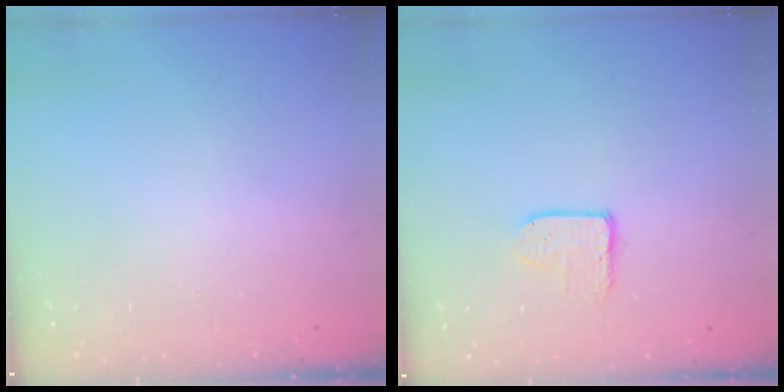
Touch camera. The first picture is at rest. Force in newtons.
{"total": 5.1, "press": 5.0, "slide": 0.4}